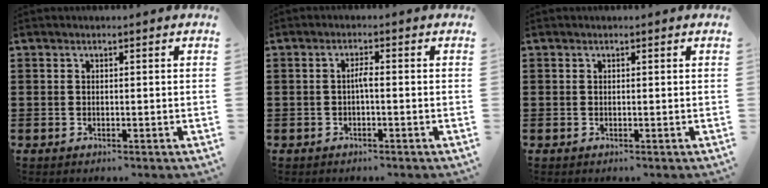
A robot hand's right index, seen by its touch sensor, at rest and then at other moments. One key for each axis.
{"total": 1.7, "fx": -0.4, "fy": 0.2, "fz": 1.6, "tx": -0.034, "ty": 0.001, "tz": -0.008}
{"total": 0.0}